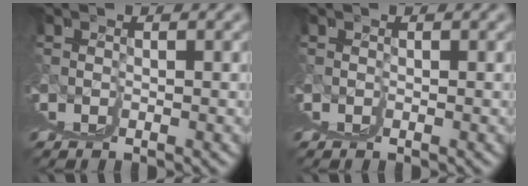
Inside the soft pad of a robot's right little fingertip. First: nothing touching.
{"total": 0.0}